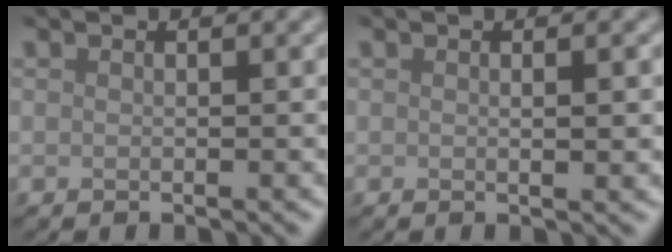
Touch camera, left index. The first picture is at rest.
{"total": 0.9, "force": [0.0, 0.2, 0.9], "torque": [-0.017, 0.000, -0.001]}